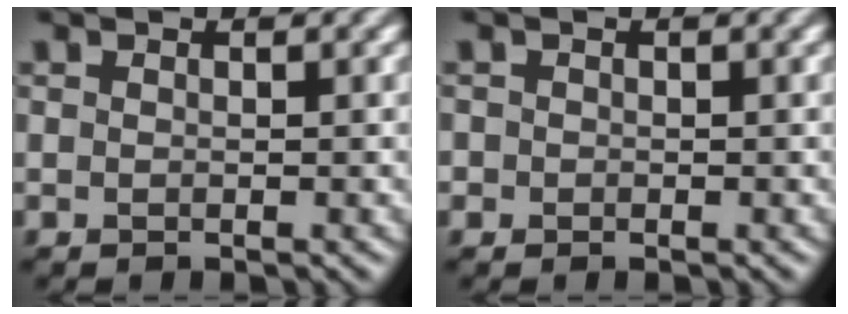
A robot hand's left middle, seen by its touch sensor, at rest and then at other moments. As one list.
[{"total": 0.7, "force": [-0.4, -0.2, -0.5], "torque": [0.000, 0.004, 0.002]}]